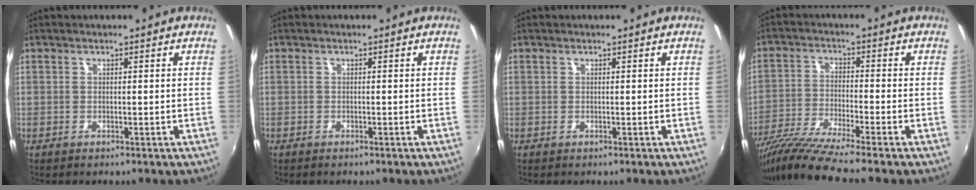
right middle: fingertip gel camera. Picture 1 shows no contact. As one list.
[{"total": 0.6, "force": [-0.5, 0.2, 0.1], "torque": [-0.003, -0.003, -0.011]}, {"total": 0.0}, {"total": 11.1, "force": [-9.3, -1.2, 5.9], "torque": [-0.126, -0.030, -0.175]}]